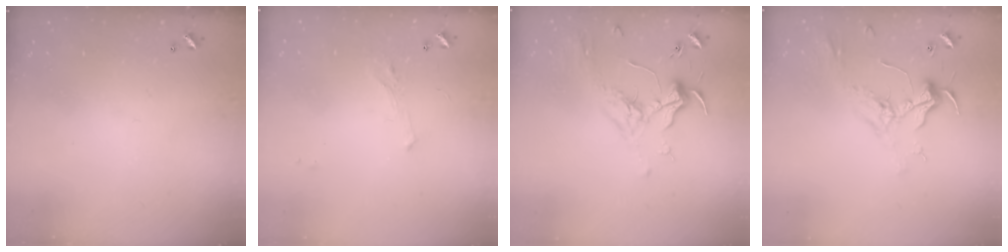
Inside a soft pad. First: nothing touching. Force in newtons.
{"total": 1.4, "press": 1.3, "slide": 0.6}
{"total": 1.8, "press": 1.7, "slide": 0.7}
{"total": 2.4, "press": 2.3, "slide": 0.8}